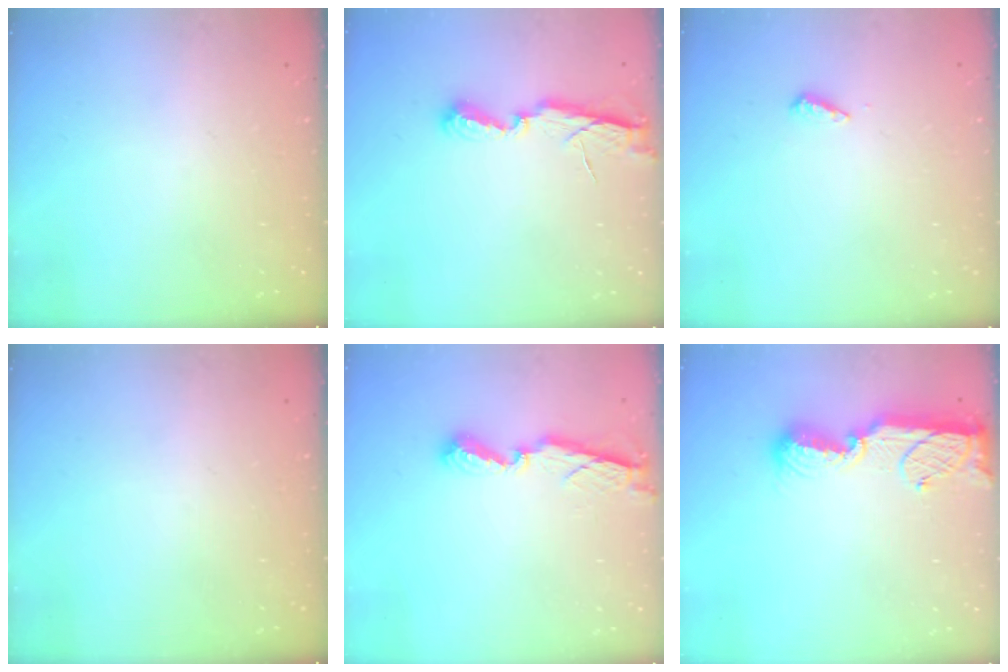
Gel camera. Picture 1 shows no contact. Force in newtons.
{"total": 6.9, "press": 6.9, "slide": 0.1}
{"total": 4.3, "press": 4.2, "slide": 0.6}
{"total": 0.0}
{"total": 7.8, "press": 7.8, "slide": 0.5}
{"total": 11.5, "press": 11.4, "slide": 1.2}